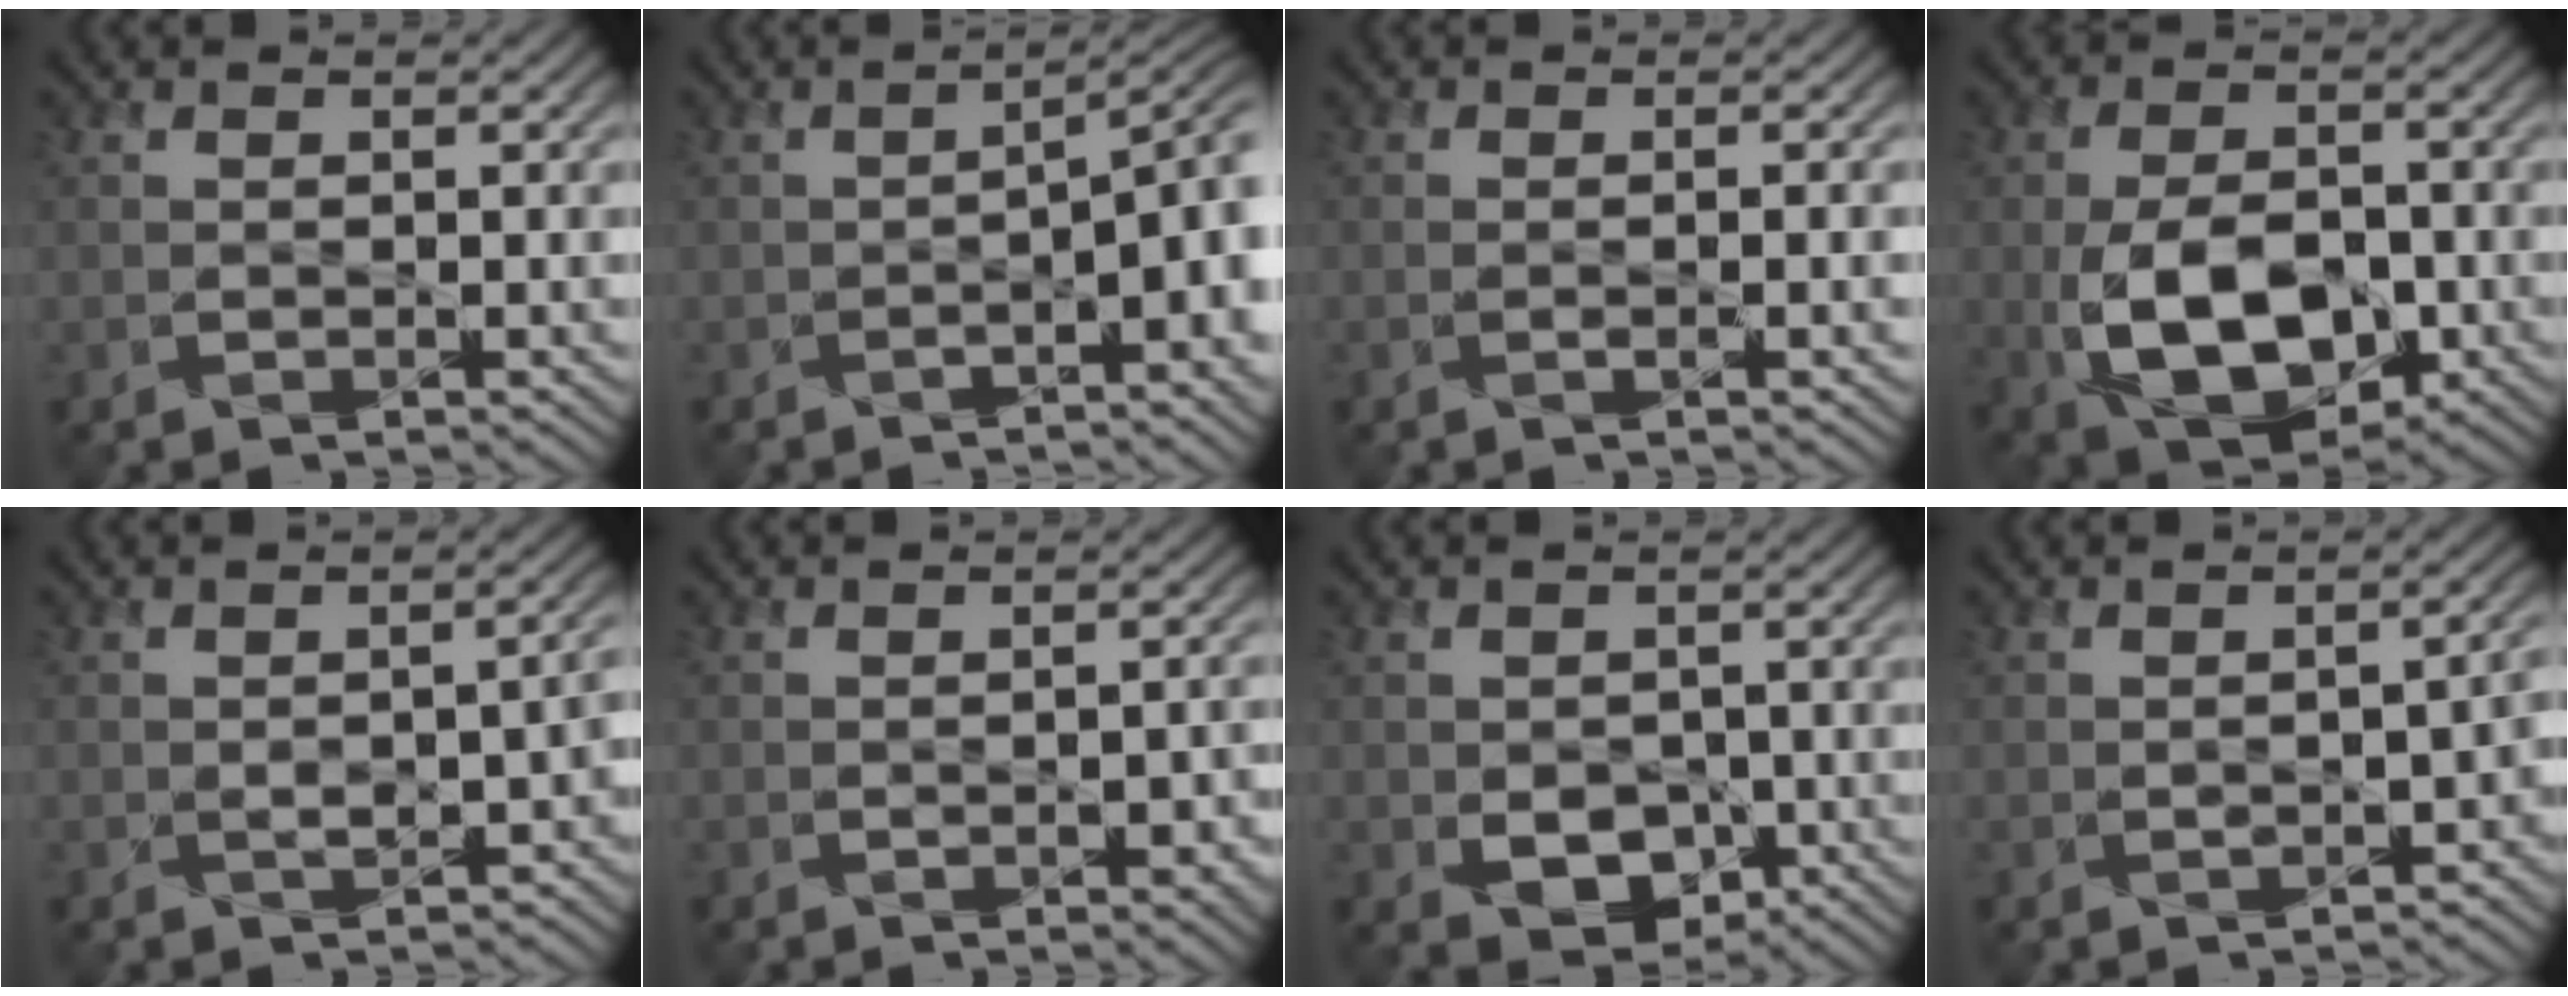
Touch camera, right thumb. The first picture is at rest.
{"total": 6.2, "force": [-1.5, 1.7, 5.7], "torque": [-0.074, -0.003, -0.024]}
{"total": 1.4, "force": [-0.5, 0.1, 1.3], "torque": [-0.021, 0.001, -0.011]}
{"total": 11.3, "force": [-3.3, 6.6, 8.5], "torque": [-0.172, -0.020, -0.058]}
{"total": 4.4, "force": [-1.4, 2.4, 3.4], "torque": [-0.043, -0.005, -0.015]}
{"total": 2.5, "force": [-0.9, 1.3, 1.9], "torque": [-0.023, -0.006, -0.008]}
{"total": 4.4, "force": [-1.1, 3.4, 2.5], "torque": [-0.059, -0.019, -0.011]}
{"total": 3.9, "force": [-1.4, 2.1, 2.9], "torque": [-0.033, -0.005, -0.013]}